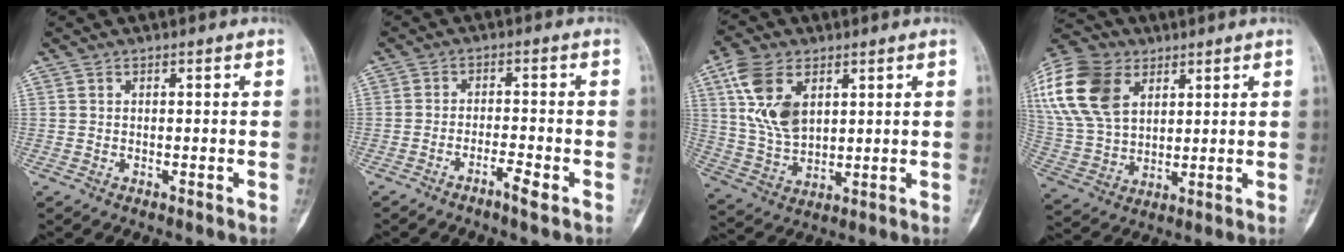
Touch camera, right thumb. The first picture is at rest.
{"total": 3.2, "force": [-2.2, 0.2, 2.3], "torque": [-0.049, 0.015, -0.043]}
{"total": 12.2, "force": [4.6, 7.3, 8.7], "torque": [-0.166, -0.010, 0.099]}
{"total": 19.8, "force": [7.8, 13.2, 12.6], "torque": [-0.262, -0.003, 0.147]}